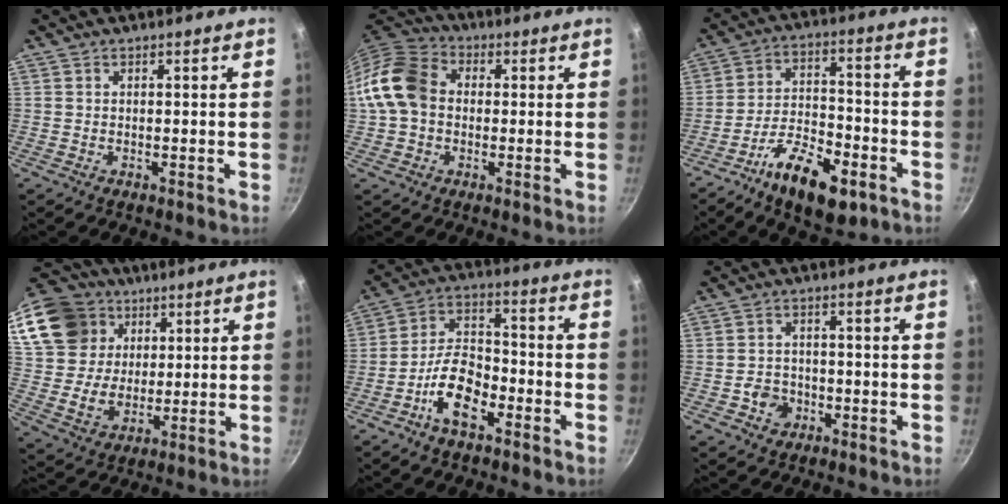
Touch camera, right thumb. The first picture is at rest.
{"total": 11.8, "force": [0.1, 9.2, 7.5], "torque": [-0.122, 0.027, -0.016]}
{"total": 14.1, "force": [-7.8, 6.2, 10.1], "torque": [-0.151, 0.045, -0.132]}
{"total": 21.6, "force": [9.5, 16.9, 9.5], "torque": [-0.189, 0.005, 0.187]}
{"total": 10.6, "force": [-5.4, 5.3, 7.4], "torque": [-0.123, 0.049, -0.104]}
{"total": 4.2, "force": [-1.8, 3.5, 1.5], "torque": [-0.007, 0.018, -0.027]}